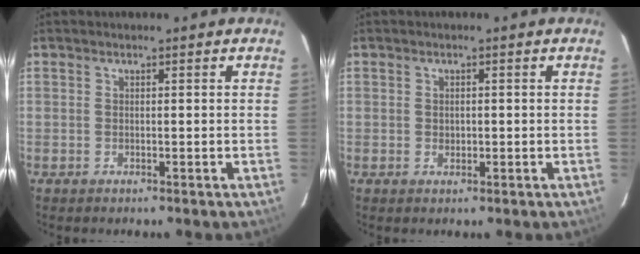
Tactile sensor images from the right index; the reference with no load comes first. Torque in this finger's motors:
{"motor_torque": [-0.16, -0.04, -0.08, -0.01]}